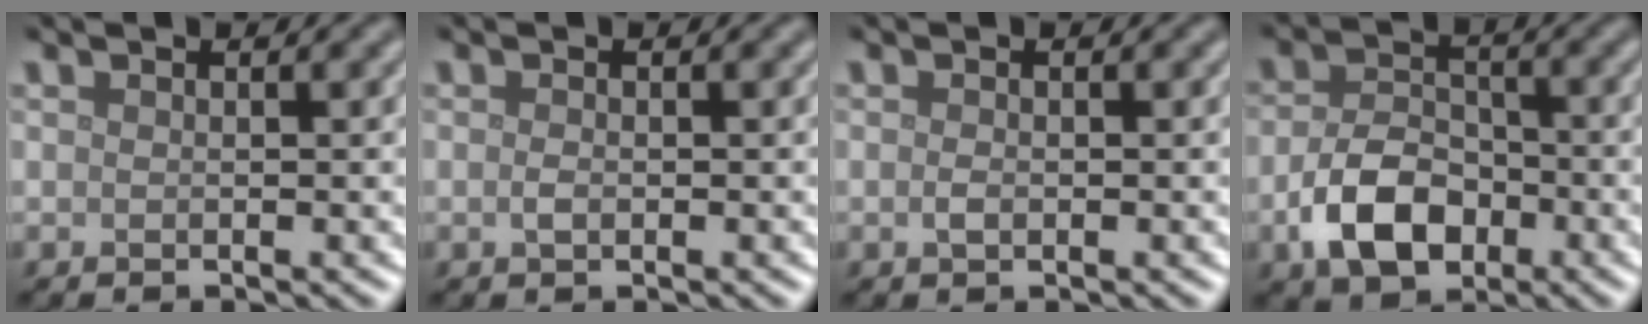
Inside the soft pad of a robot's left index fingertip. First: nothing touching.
{"total": 0.8, "force": [-0.1, 0.4, 0.6], "torque": [-0.016, -0.002, -0.003]}
{"total": 0.8, "force": [-0.2, 0.4, 0.6], "torque": [-0.016, -0.002, -0.003]}
{"total": 6.0, "force": [-2.3, 3.9, 3.8], "torque": [-0.075, -0.003, -0.046]}